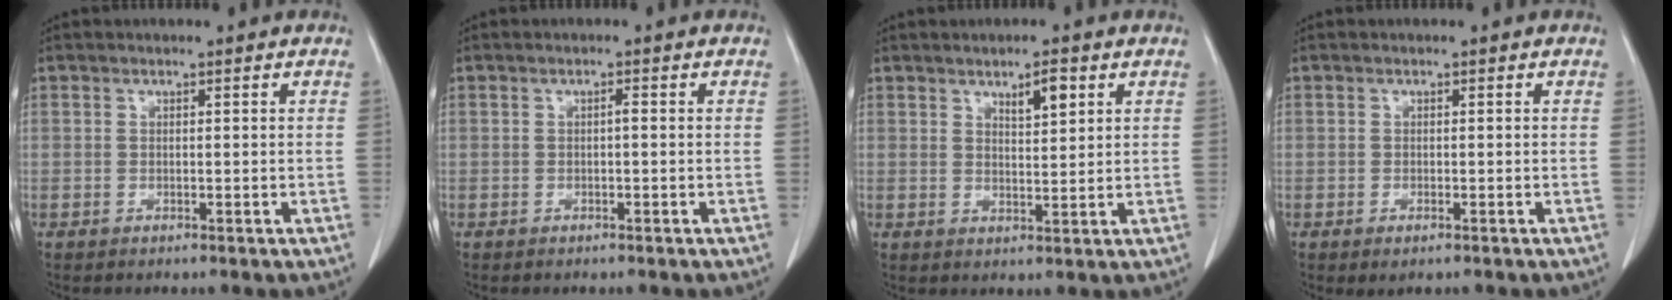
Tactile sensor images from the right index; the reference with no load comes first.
{"total": 0.6, "force": [-0.1, 0.1, 0.6], "torque": [-0.010, 0.002, -0.001]}
{"total": 3.6, "force": [2.0, 0.9, 2.8], "torque": [-0.048, -0.002, 0.035]}
{"total": 1.3, "force": [-0.8, 0.5, 1.0], "torque": [-0.015, -0.003, -0.006]}